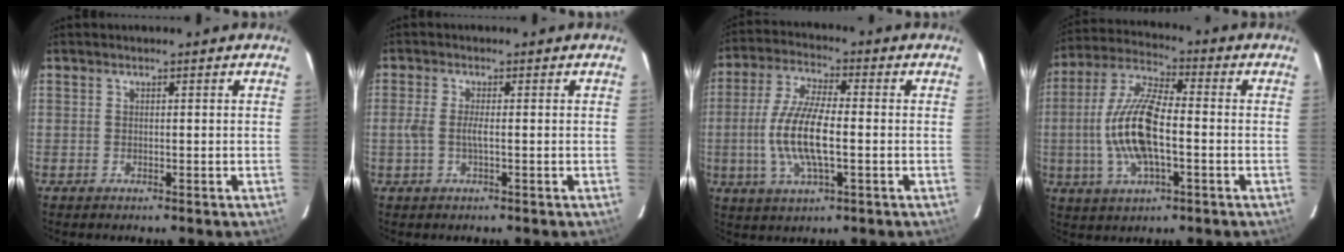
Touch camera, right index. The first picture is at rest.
{"total": 2.8, "force": [-0.5, 0.3, 2.8], "torque": [-0.057, -0.001, -0.011]}
{"total": 12.3, "force": [-1.8, 3.7, 11.6], "torque": [-0.242, -0.001, -0.036]}
{"total": 14.6, "force": [-2.1, 5.3, 13.5], "torque": [-0.281, 0.005, -0.044]}